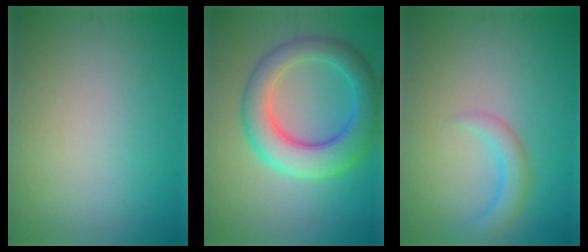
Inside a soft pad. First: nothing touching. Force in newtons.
{"total": 7.2, "press": 7.2, "slide": 0.2}
{"total": 2.3, "press": 2.3, "slide": 0.2}